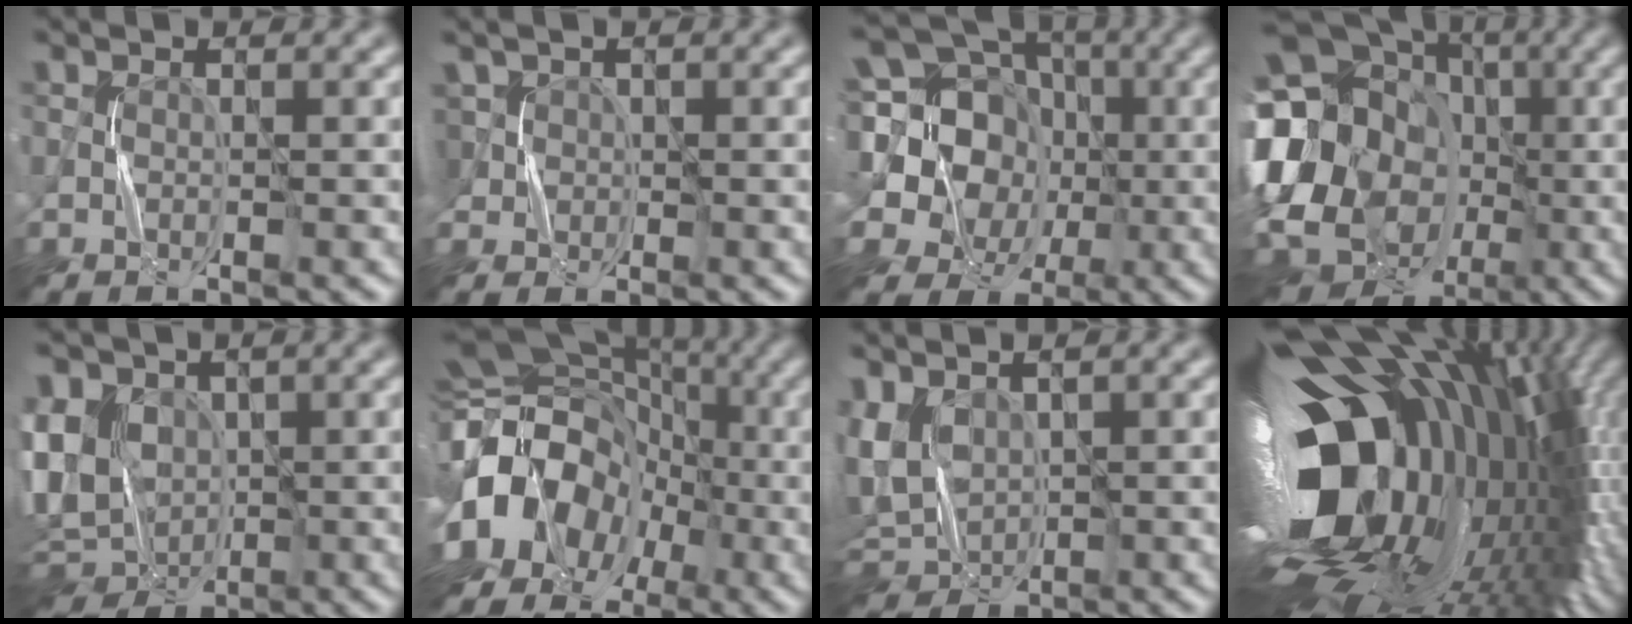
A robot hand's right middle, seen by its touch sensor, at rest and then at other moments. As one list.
[{"total": 0.9, "force": [0.8, 0.4, -0.2], "torque": [-0.001, -0.003, 0.023]}, {"total": 14.8, "force": [2.4, 12.9, 6.8], "torque": [-0.166, 0.030, 0.014]}, {"total": 19.0, "force": [-4.2, 15.2, 10.6], "torque": [-0.199, 0.016, -0.095]}, {"total": 9.8, "force": [-0.5, 6.6, 7.2], "torque": [-0.129, -0.004, 0.007]}, {"total": 11.1, "force": [-4.5, 8.5, 5.5], "torque": [-0.097, -0.016, -0.086]}, {"total": 2.8, "force": [0.1, 1.6, 2.3], "torque": [-0.053, -0.008, 0.002]}, {"total": 18.8, "force": [-0.8, 10.9, 15.3], "torque": [-0.281, -0.064, 0.010]}]